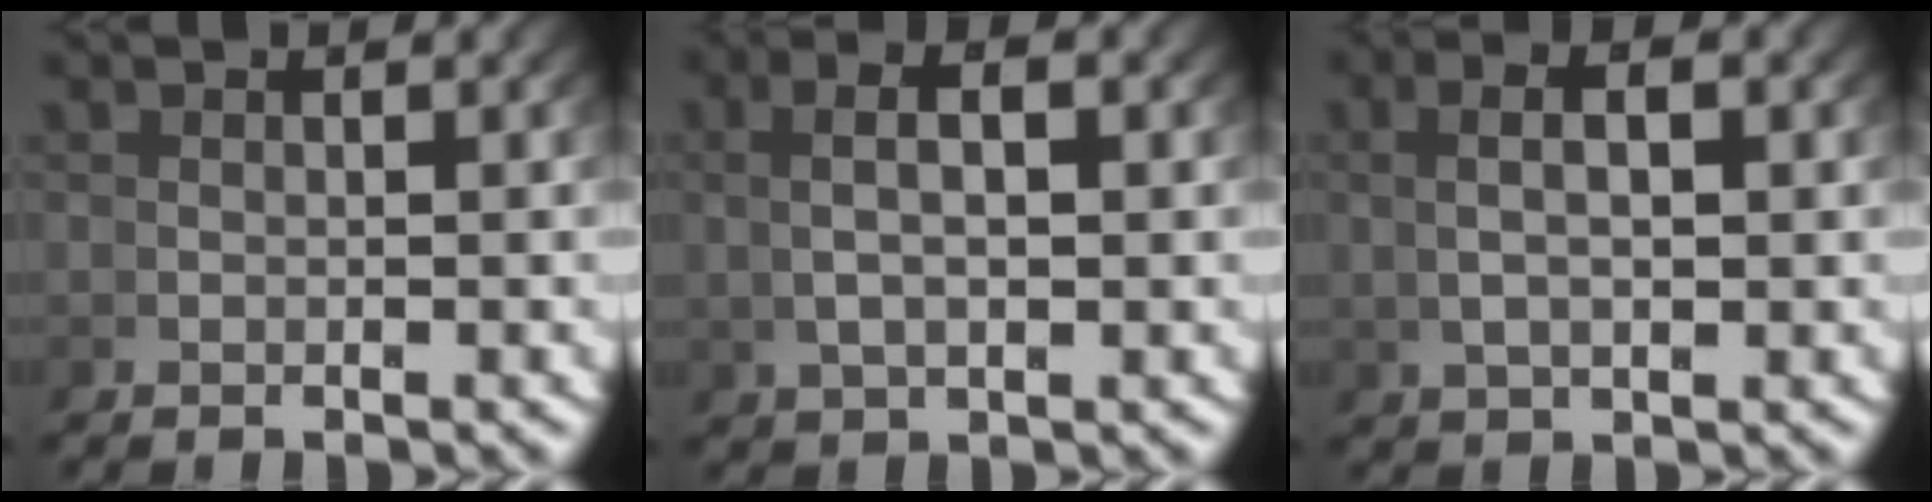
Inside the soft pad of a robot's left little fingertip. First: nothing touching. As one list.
[{"total": 3.6, "force": [1.6, 1.0, 3.1], "torque": [-0.044, 0.019, 0.028]}, {"total": 3.2, "force": [1.4, 0.9, 2.8], "torque": [-0.039, 0.017, 0.025]}]